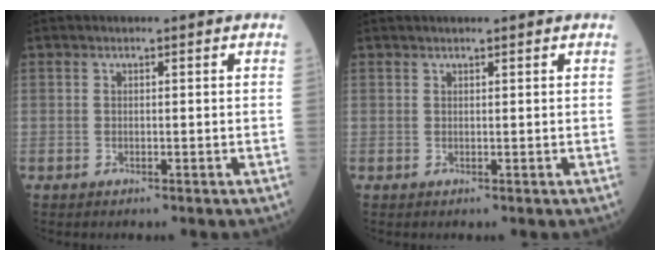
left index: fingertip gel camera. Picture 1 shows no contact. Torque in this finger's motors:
{"motor_torque": [0.00, 0.18, -0.01, -0.01]}